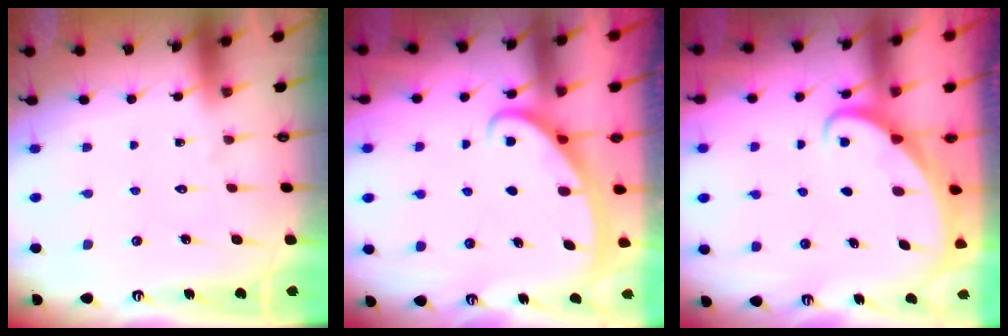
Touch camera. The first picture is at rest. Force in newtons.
{"total": 2.7, "press": 2.7, "slide": 0.4}
{"total": 2.1, "press": 2.1, "slide": 0.3}